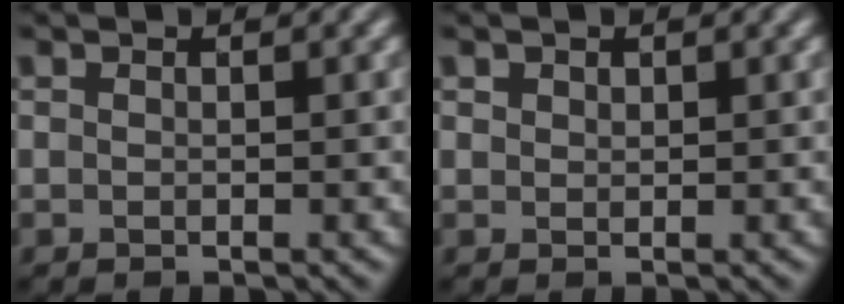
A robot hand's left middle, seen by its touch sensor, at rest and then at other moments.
{"total": 0.6, "force": [0.4, 0.4, 0.0], "torque": [-0.001, 0.001, 0.009]}